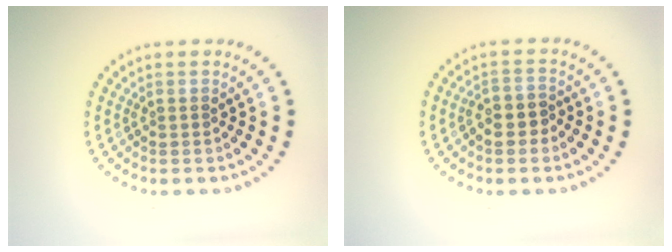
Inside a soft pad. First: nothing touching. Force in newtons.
{"total": 2.2, "press": 2.0, "slide": 0.9}